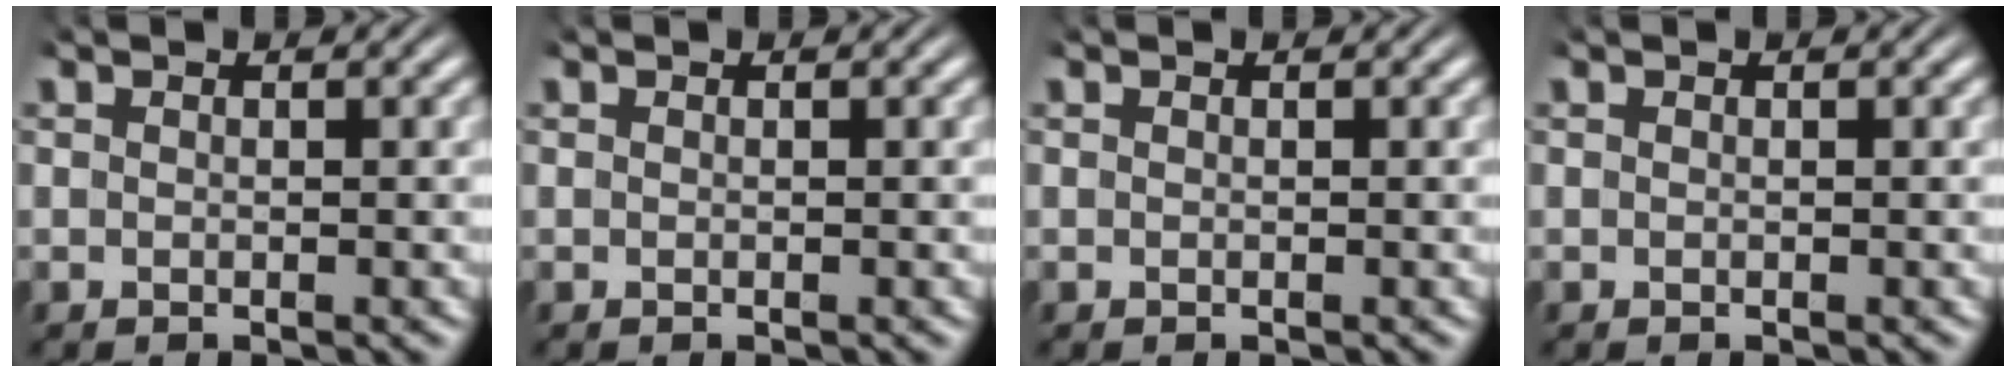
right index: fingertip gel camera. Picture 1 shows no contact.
{"total": 0.0}
{"total": 0.0}
{"total": 0.0}